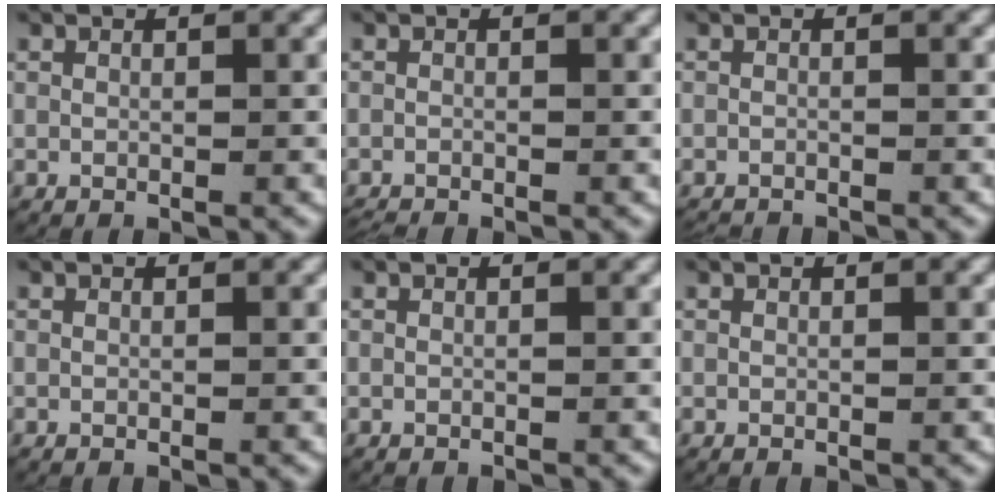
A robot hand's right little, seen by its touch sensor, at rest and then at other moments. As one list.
[{"total": 1.3, "force": [-1.3, 0.2, 0.2], "torque": [-0.011, -0.012, -0.017]}, {"total": 1.6, "force": [-1.6, 0.2, 0.1], "torque": [-0.009, -0.012, -0.022]}, {"total": 0.0}, {"total": 0.0}, {"total": 0.0}]